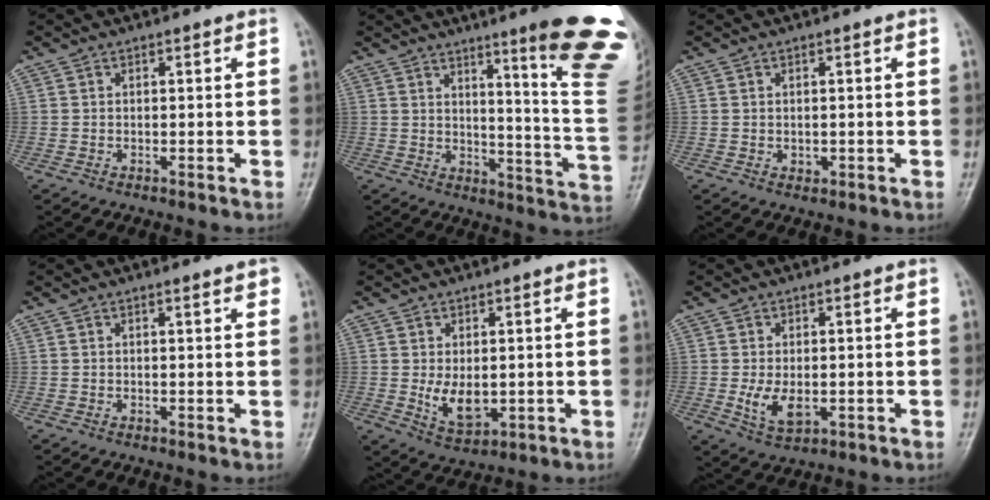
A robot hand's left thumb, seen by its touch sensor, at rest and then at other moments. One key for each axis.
{"total": 21.5, "fx": 12.2, "fy": 2.0, "fz": 17.5, "tx": -0.187, "ty": -0.078, "tz": 0.159}
{"total": 1.1, "fx": 0.0, "fy": 1.0, "fz": 0.6, "tx": -0.006, "ty": 0.000, "tz": 0.002}
{"total": 1.7, "fx": 1.1, "fy": 0.3, "fz": 1.3, "tx": -0.016, "ty": -0.003, "tz": 0.012}
{"total": 6.2, "fx": -0.1, "fy": 3.9, "fz": 4.8, "tx": -0.072, "ty": -0.017, "tz": 0.012}
{"total": 5.4, "fx": -0.8, "fy": 3.3, "fz": 4.3, "tx": -0.077, "ty": -0.012, "tz": -0.008}